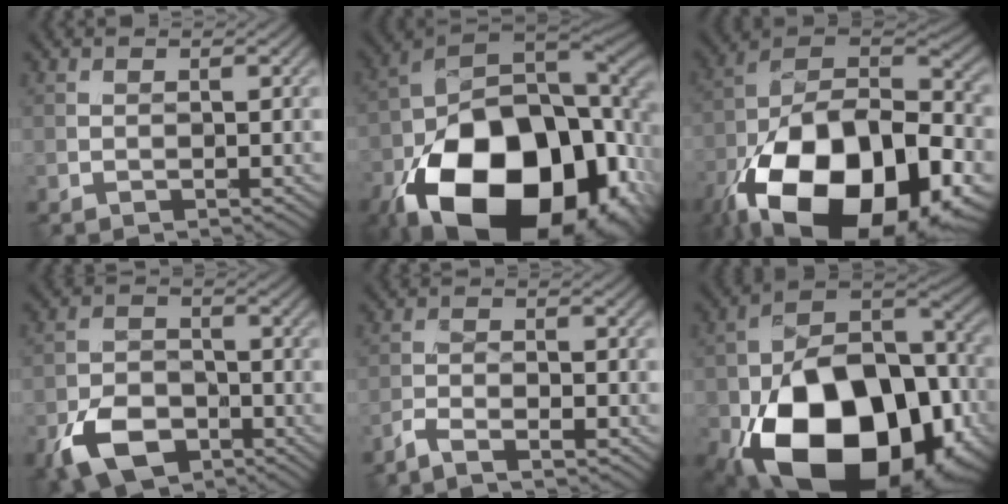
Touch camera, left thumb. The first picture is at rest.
{"total": 23.1, "force": [-9.9, 13.6, 15.9], "torque": [-0.333, -0.065, -0.128]}
{"total": 22.5, "force": [-11.5, 11.7, 15.5], "torque": [-0.316, -0.054, -0.170]}
{"total": 8.3, "force": [-4.7, 5.1, 4.6], "torque": [-0.104, -0.012, -0.095]}
{"total": 3.3, "force": [-2.8, 0.6, 1.7], "torque": [-0.040, -0.004, -0.062]}
{"total": 21.9, "force": [-8.8, 14.2, 14.2], "torque": [-0.274, -0.059, -0.119]}